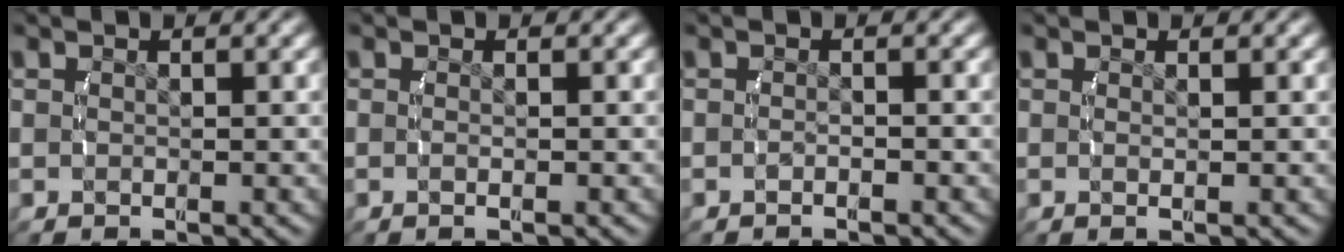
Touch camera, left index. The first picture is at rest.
{"total": 0.9, "force": [-0.5, -0.2, 0.6], "torque": [-0.018, -0.005, -0.007]}
{"total": 1.0, "force": [-0.9, -0.2, 0.3], "torque": [-0.008, -0.002, -0.016]}
{"total": 0.6, "force": [0.0, -0.3, 0.5], "torque": [-0.014, -0.007, 0.003]}